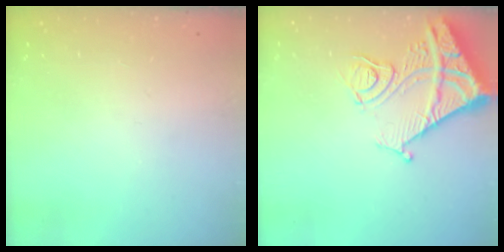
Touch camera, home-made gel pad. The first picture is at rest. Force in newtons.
{"total": 13.8, "press": 13.8, "slide": 1.4}